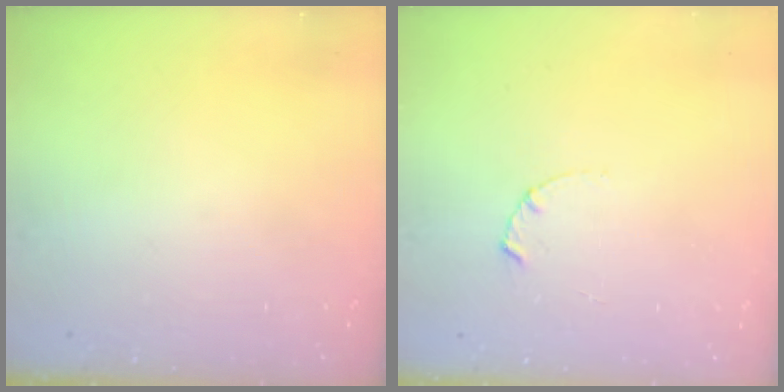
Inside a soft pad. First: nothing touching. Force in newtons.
{"total": 1.7, "press": 1.6, "slide": 0.3}